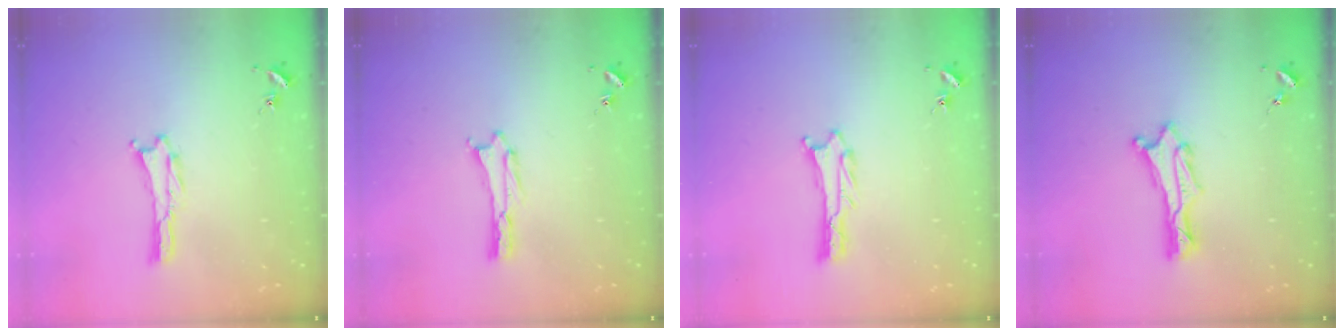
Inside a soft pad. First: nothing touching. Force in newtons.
{"total": 0.5, "press": 0.5, "slide": 0.2}
{"total": 1.0, "press": 1.0, "slide": 0.1}
{"total": 1.3, "press": 1.2, "slide": 0.1}